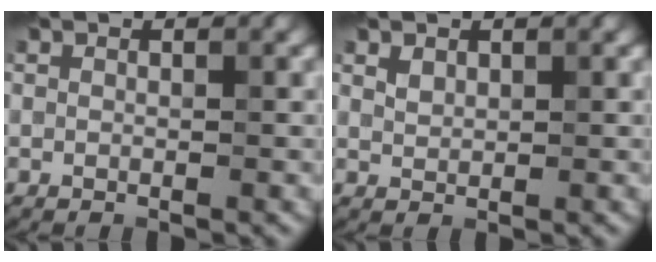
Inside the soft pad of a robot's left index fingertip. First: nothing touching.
{"total": 0.9, "force": [0.8, 0.5, 0.0], "torque": [-0.004, 0.005, 0.018]}